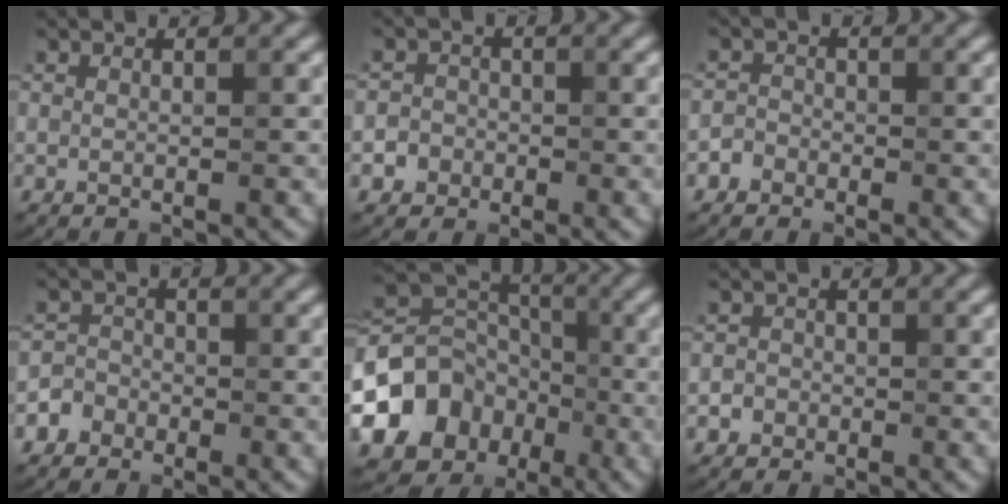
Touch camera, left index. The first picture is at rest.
{"total": 2.1, "force": [-0.8, 1.9, 0.2], "torque": [0.022, 0.003, -0.020]}
{"total": 1.3, "force": [-0.8, 1.0, 0.0], "torque": [0.013, 0.004, -0.020]}
{"total": 2.2, "force": [-1.3, 1.7, 0.1], "torque": [0.023, 0.004, -0.028]}
{"total": 9.5, "force": [-3.6, 7.9, 3.8], "torque": [-0.069, 0.003, -0.075]}
{"total": 1.4, "force": [-0.5, 1.3, 0.1], "torque": [0.017, 0.001, -0.013]}